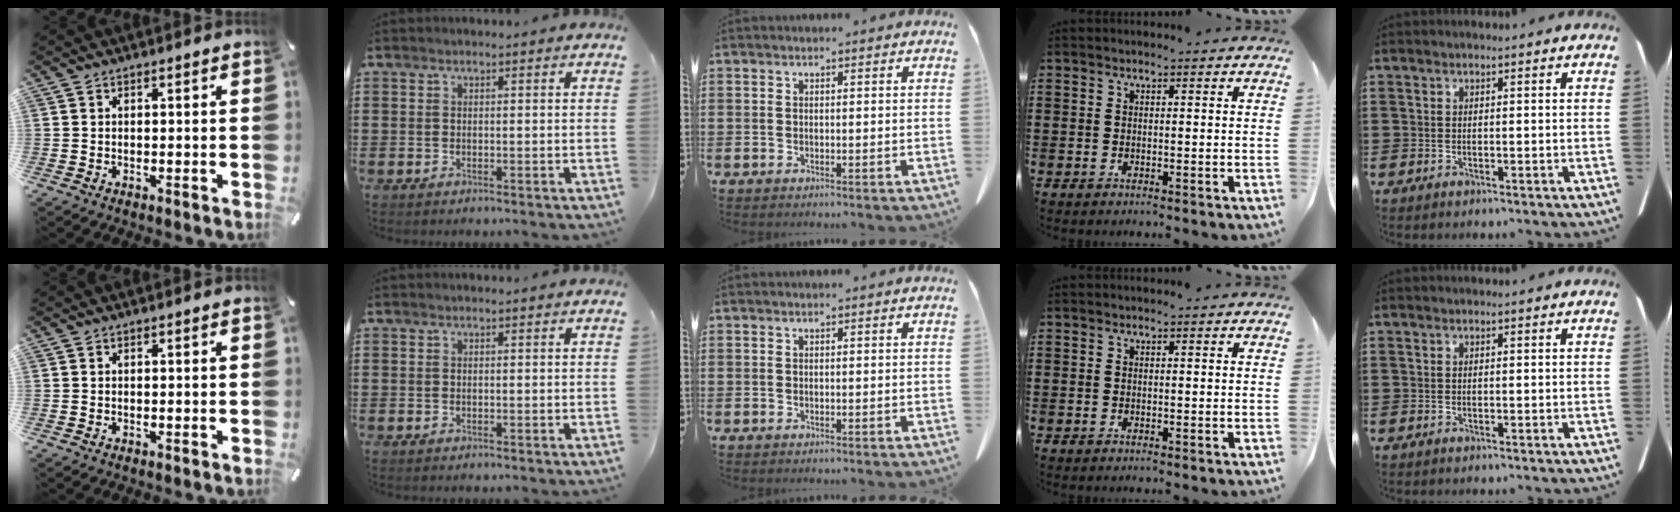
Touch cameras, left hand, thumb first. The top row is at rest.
{}